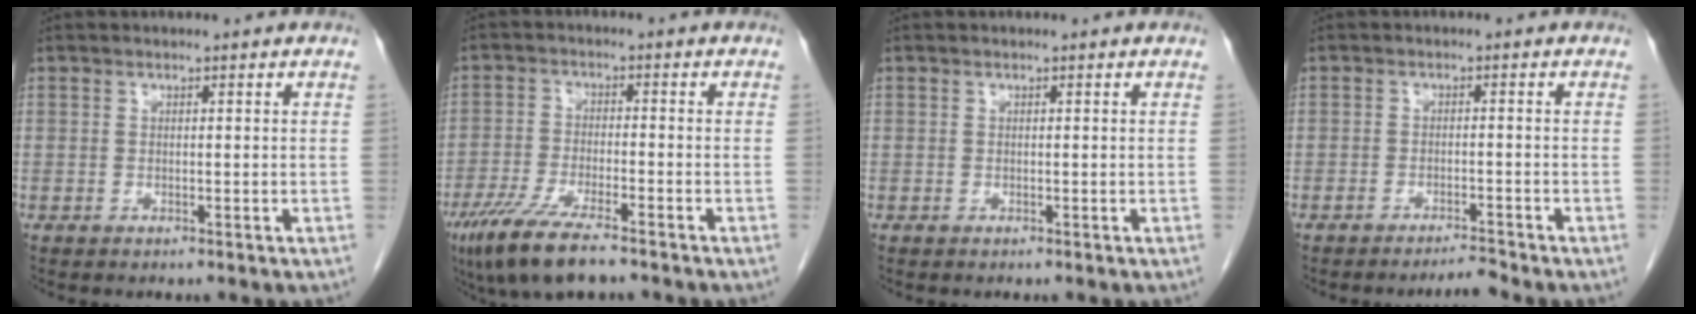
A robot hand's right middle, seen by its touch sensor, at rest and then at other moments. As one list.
[{"total": 9.5, "force": [-6.7, 1.5, 6.5], "torque": [-0.125, -0.024, -0.115]}, {"total": 0.0}, {"total": 2.2, "force": [-2.1, -0.4, 0.5], "torque": [-0.008, -0.009, -0.035]}]